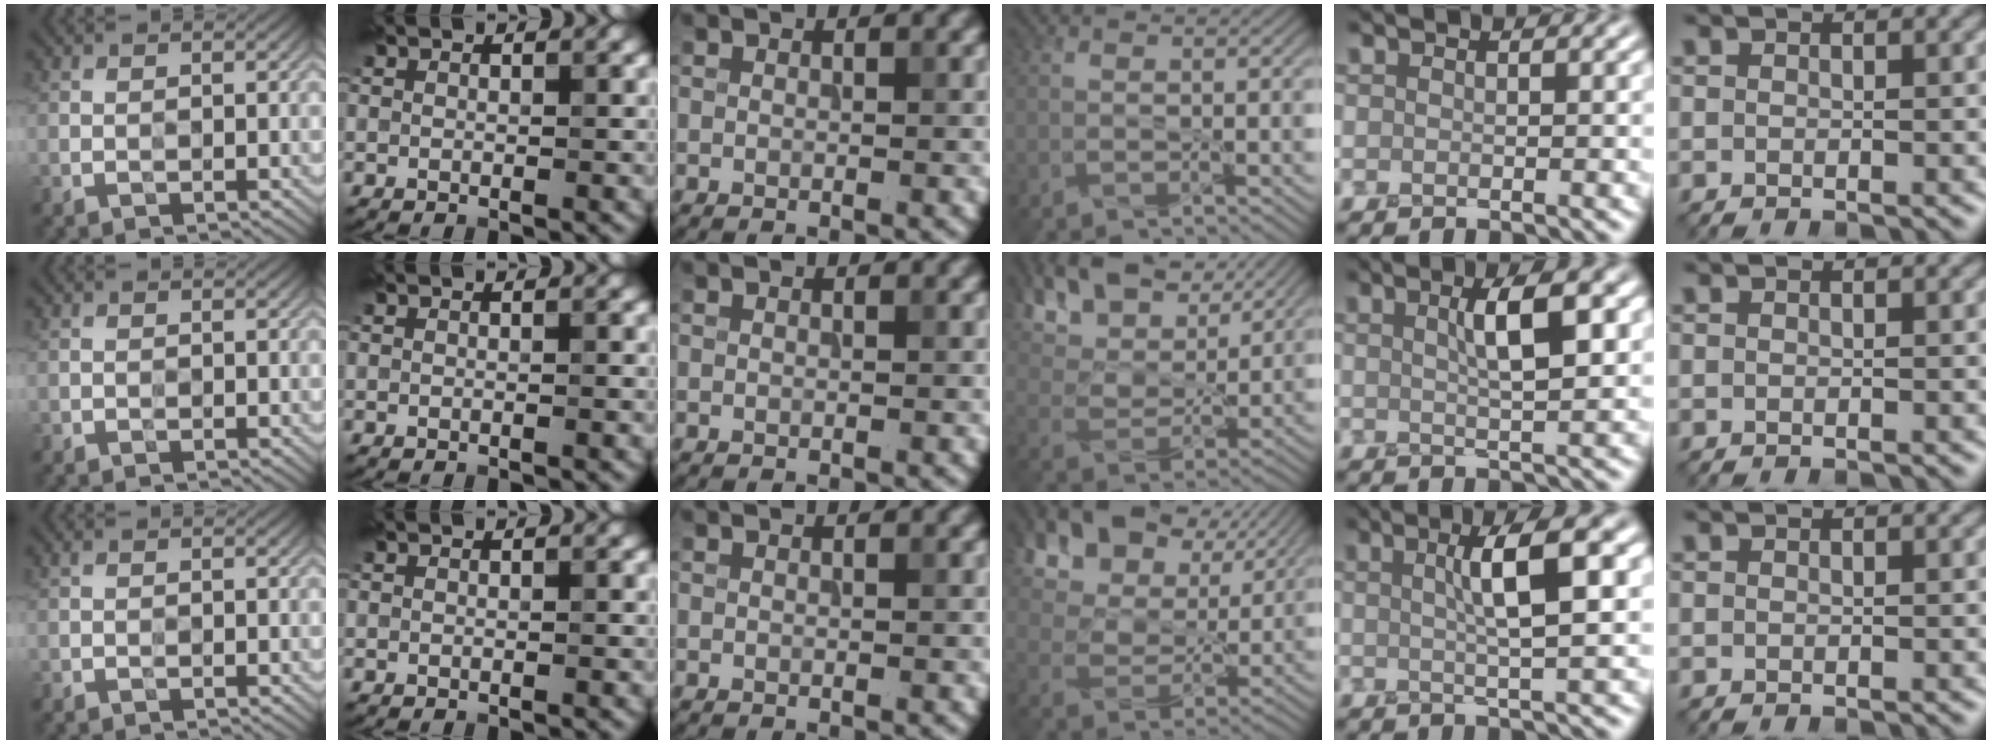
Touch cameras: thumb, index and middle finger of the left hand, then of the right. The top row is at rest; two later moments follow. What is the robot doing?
{"motion": "peel", "object": "velcro strap"}